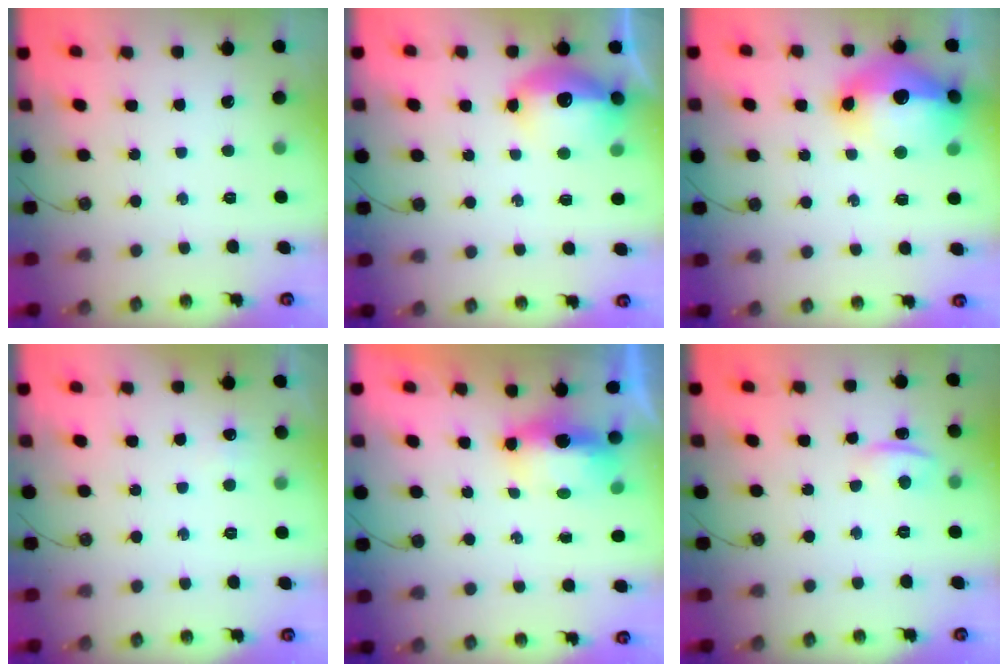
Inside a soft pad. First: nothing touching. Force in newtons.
{"total": 14.5, "press": 14.4, "slide": 1.1}
{"total": 19.1, "press": 19.0, "slide": 1.7}
{"total": 3.8, "press": 3.7, "slide": 0.5}
{"total": 6.7, "press": 6.6, "slide": 1.0}
{"total": 1.5, "press": 1.3, "slide": 0.7}